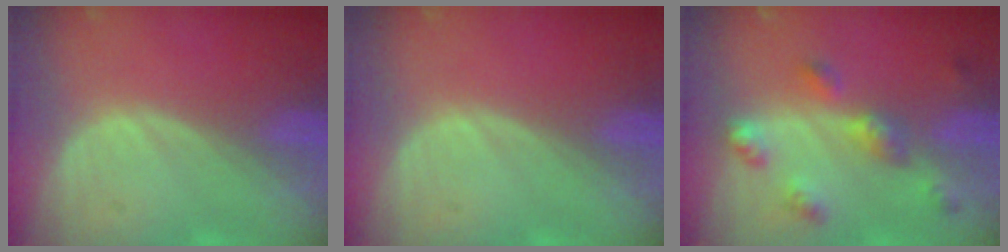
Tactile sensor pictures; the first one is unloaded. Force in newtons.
{"total": 0.0}
{"total": 6.3, "press": 5.7, "slide": 2.7}